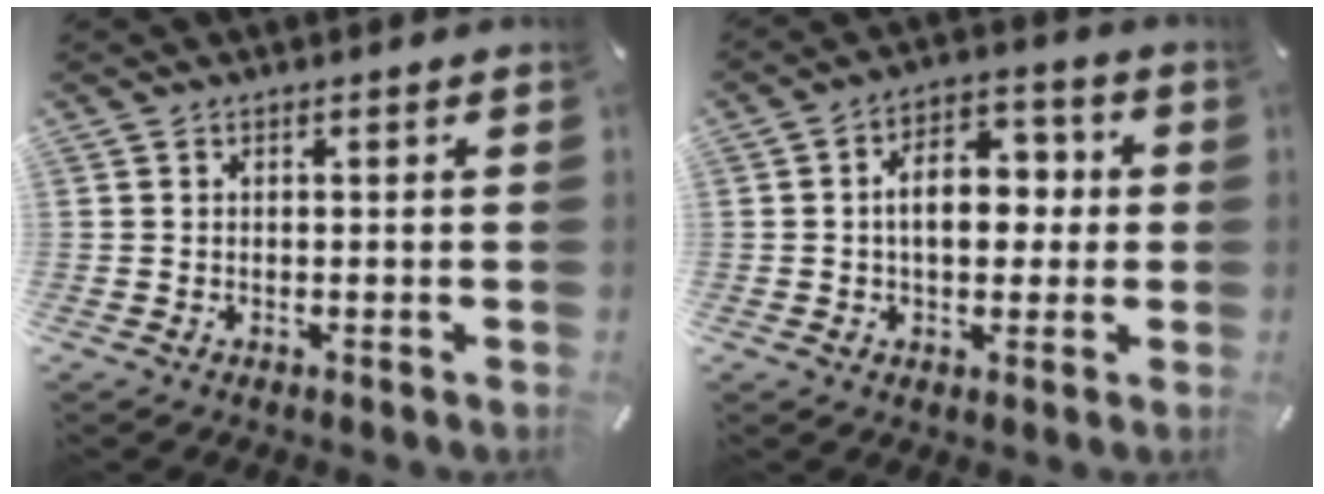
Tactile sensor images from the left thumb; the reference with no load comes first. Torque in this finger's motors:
{"motor_torque": [1.79, 1.76, 1.33, -0.08, 0.32]}